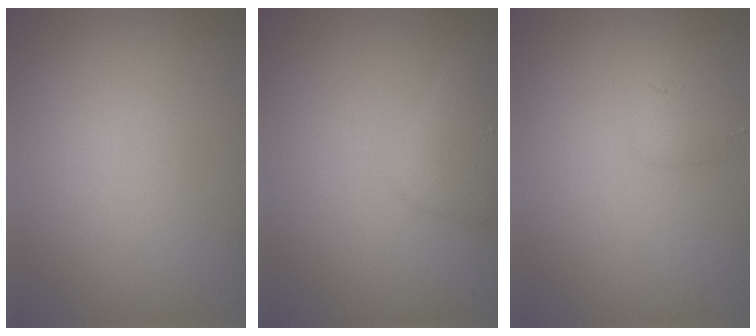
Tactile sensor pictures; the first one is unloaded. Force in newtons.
{"total": 1.8, "press": 1.8, "slide": 0.2}
{"total": 1.5, "press": 1.5, "slide": 0.1}